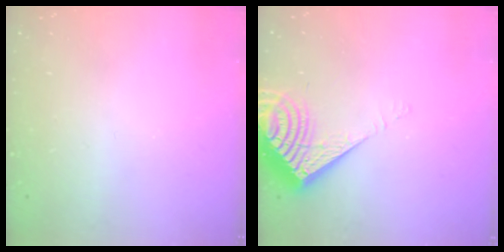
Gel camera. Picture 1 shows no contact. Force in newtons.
{"total": 10.6, "press": 10.5, "slide": 1.6}